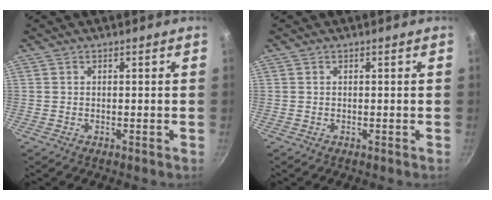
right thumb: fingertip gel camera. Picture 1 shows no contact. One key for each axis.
{"total": 0.0}